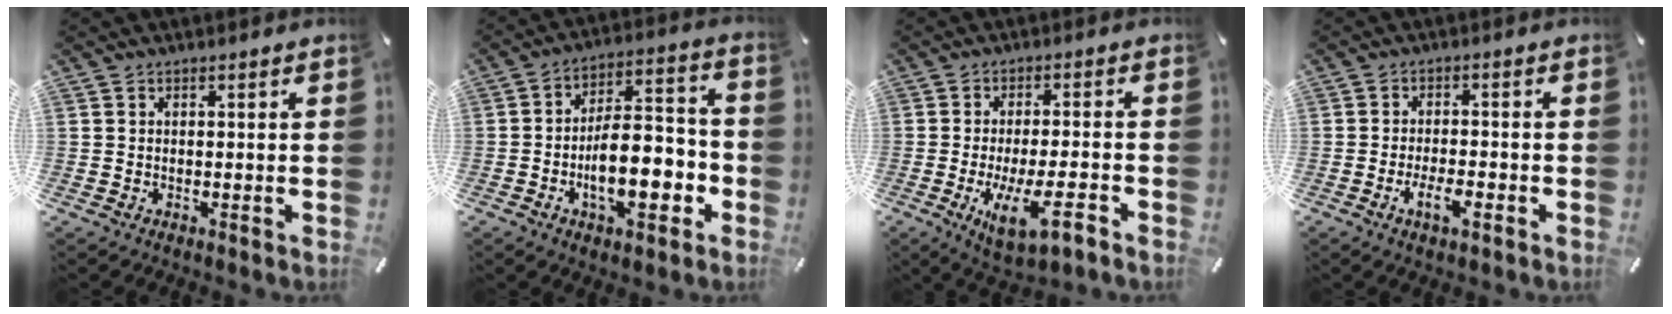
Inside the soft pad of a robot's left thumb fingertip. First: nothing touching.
{"total": 14.6, "force": [-5.0, 7.3, 11.6], "torque": [-0.186, 0.011, -0.091]}
{"total": 11.0, "force": [-4.1, 3.3, 9.6], "torque": [-0.189, 0.000, -0.069]}
{"total": 5.4, "force": [-2.6, 2.0, 4.3], "torque": [-0.079, 0.009, -0.047]}